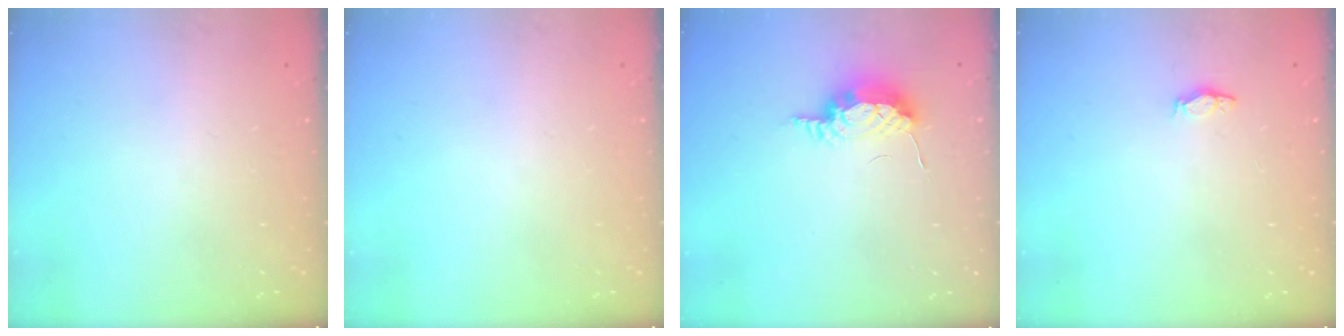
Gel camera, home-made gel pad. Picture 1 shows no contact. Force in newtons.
{"total": 0.0}
{"total": 7.7, "press": 7.4, "slide": 1.8}
{"total": 3.7, "press": 3.3, "slide": 1.5}